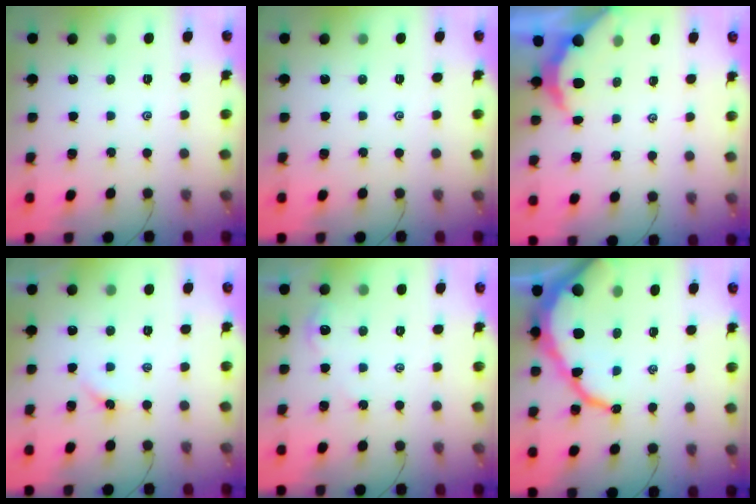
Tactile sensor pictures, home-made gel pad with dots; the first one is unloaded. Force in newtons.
{"total": 0.0}
{"total": 3.3, "press": 3.3, "slide": 0.5}
{"total": 2.6, "press": 2.6, "slide": 0.3}
{"total": 3.0, "press": 3.0, "slide": 0.6}
{"total": 14.5, "press": 14.4, "slide": 1.3}